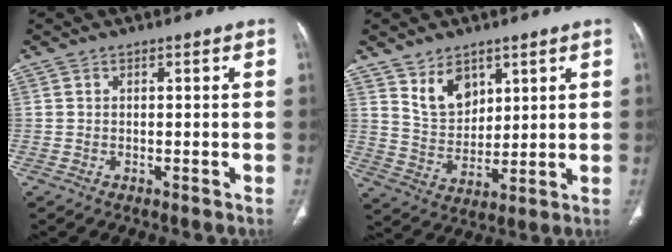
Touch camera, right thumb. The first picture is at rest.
{"total": 8.1, "force": [4.8, 5.3, 3.9], "torque": [-0.043, -0.039, 0.101]}